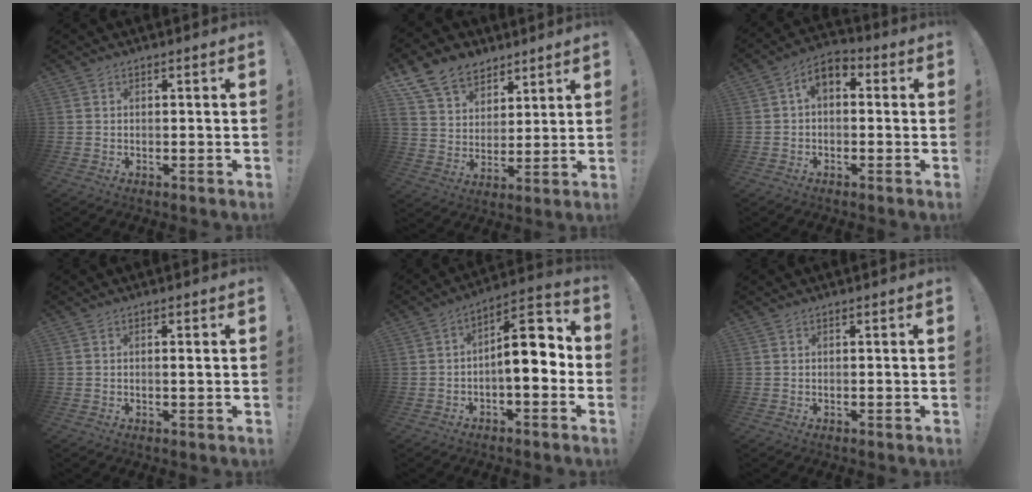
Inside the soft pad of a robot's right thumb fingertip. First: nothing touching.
{"total": 12.7, "force": [8.9, 8.4, 3.6], "torque": [-0.070, -0.060, 0.174]}
{"total": 5.3, "force": [0.3, 3.5, 4.0], "torque": [-0.069, 0.006, 0.010]}
{"total": 0.8, "force": [0.1, -0.1, 0.8], "torque": [-0.002, -0.007, -0.002]}
{"total": 12.1, "force": [-1.0, 5.3, 10.9], "torque": [-0.151, 0.012, -0.016]}
{"total": 0.0}